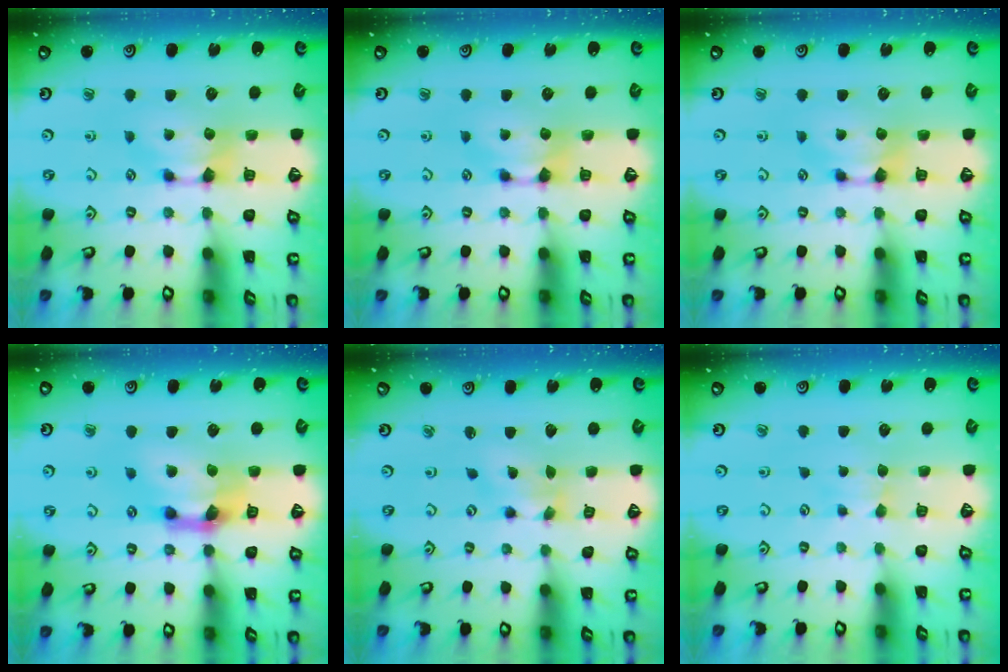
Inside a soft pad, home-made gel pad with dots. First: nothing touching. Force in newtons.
{"total": 0.0}
{"total": 0.0}
{"total": 5.4, "press": 5.0, "slide": 2.1}
{"total": 1.1, "press": 0.3, "slide": 1.1}
{"total": 1.6, "press": 1.5, "slide": 0.5}